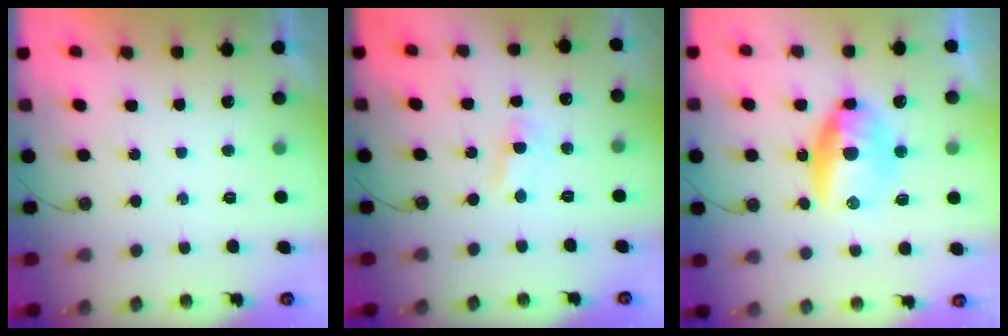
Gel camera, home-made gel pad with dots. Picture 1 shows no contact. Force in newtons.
{"total": 2.7, "press": 2.7, "slide": 0.3}
{"total": 16.6, "press": 13.8, "slide": 9.3}